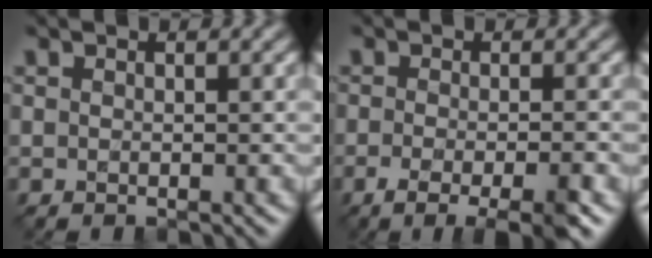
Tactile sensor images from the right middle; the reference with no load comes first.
{"total": 4.8, "force": [-2.4, 1.1, 4.0], "torque": [-0.061, -0.011, -0.039]}